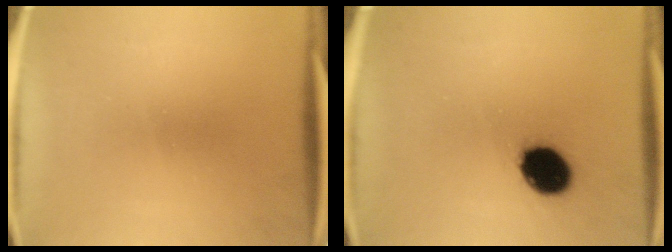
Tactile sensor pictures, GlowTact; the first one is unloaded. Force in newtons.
{"total": 11.5}